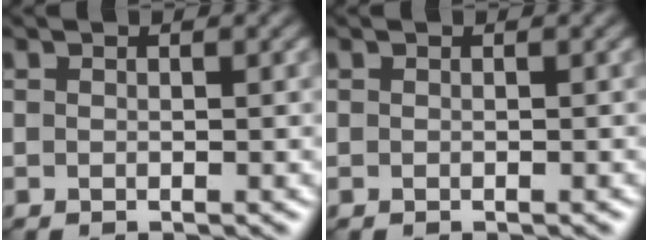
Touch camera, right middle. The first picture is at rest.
{"total": 0.0}